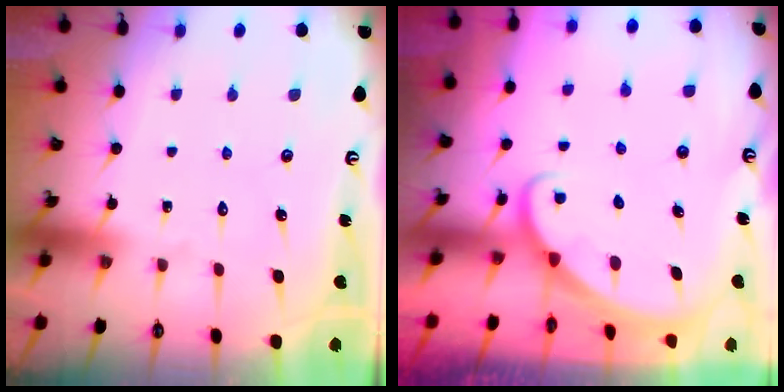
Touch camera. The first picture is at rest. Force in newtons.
{"total": 1.7, "press": 1.7, "slide": 0.1}